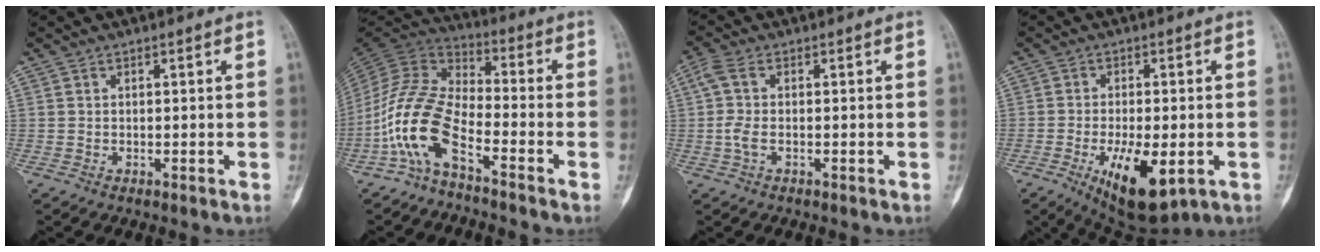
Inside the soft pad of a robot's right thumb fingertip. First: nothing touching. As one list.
[{"total": 12.1, "force": [-6.4, 4.6, 9.1], "torque": [-0.197, 0.064, -0.140]}, {"total": 4.3, "force": [-0.2, 1.7, 4.0], "torque": [-0.118, 0.011, -0.011]}, {"total": 12.5, "force": [-4.4, 5.1, 10.5], "torque": [-0.162, -0.011, -0.056]}]